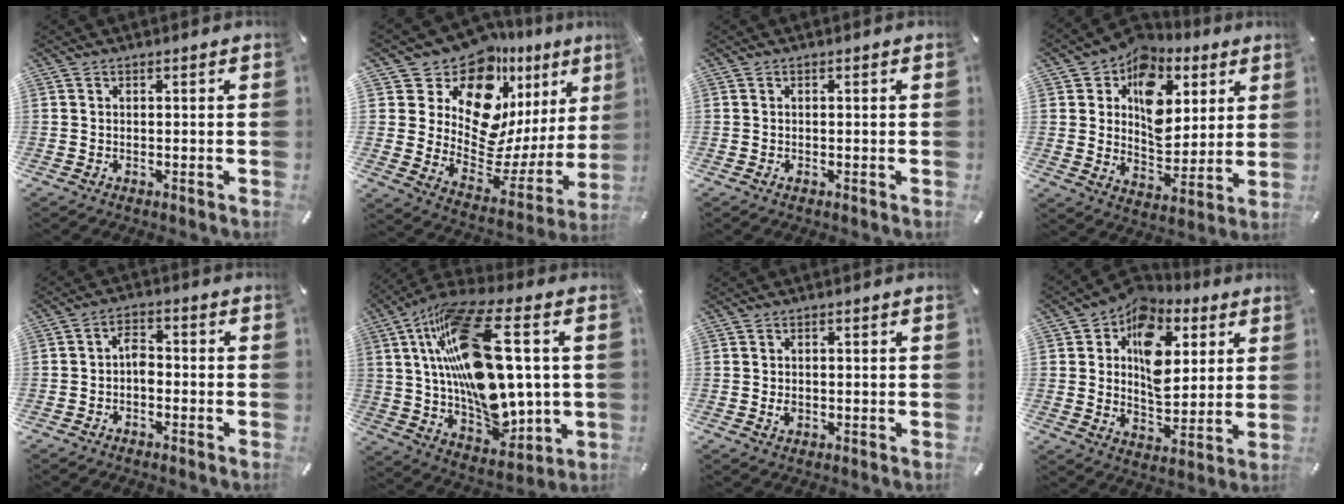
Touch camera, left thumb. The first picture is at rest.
{"total": 15.6, "force": [11.0, 8.7, 6.8], "torque": [-0.101, -0.138, 0.186]}
{"total": 0.6, "force": [-0.2, 0.3, 0.4], "torque": [-0.008, -0.003, -0.004]}
{"total": 13.8, "force": [5.8, 10.4, 7.0], "torque": [-0.104, -0.042, 0.107]}
{"total": 3.9, "force": [-1.2, 2.4, 2.8], "torque": [-0.065, 0.008, -0.027]}
{"total": 24.2, "force": [4.7, 11.4, 20.9], "torque": [-0.395, -0.026, 0.079]}
{"total": 1.4, "force": [-0.1, 1.1, 0.9], "torque": [-0.012, 0.000, -0.004]}
{"total": 14.6, "force": [5.5, 10.4, 8.7], "torque": [-0.135, -0.025, 0.101]}